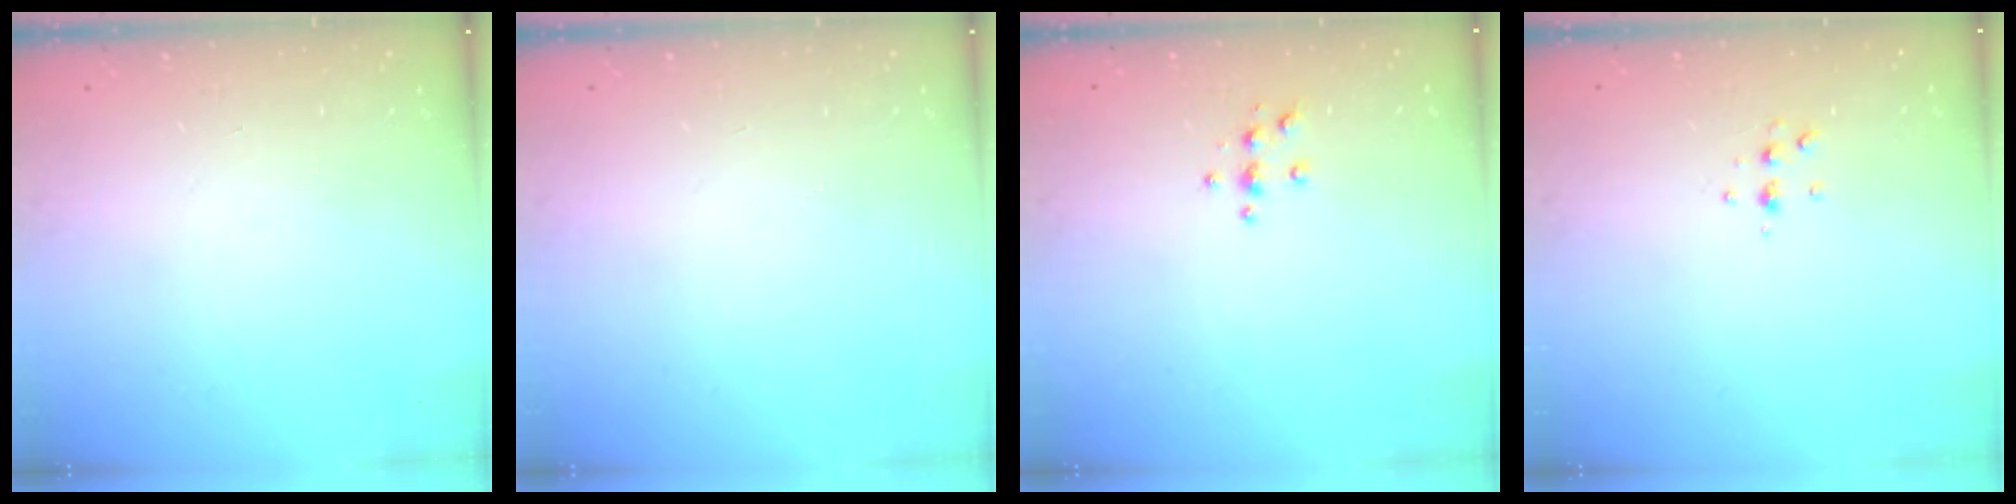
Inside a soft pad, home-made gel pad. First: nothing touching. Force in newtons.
{"total": 0.0}
{"total": 3.8, "press": 3.8, "slide": 0.4}
{"total": 4.7, "press": 4.6, "slide": 1.0}